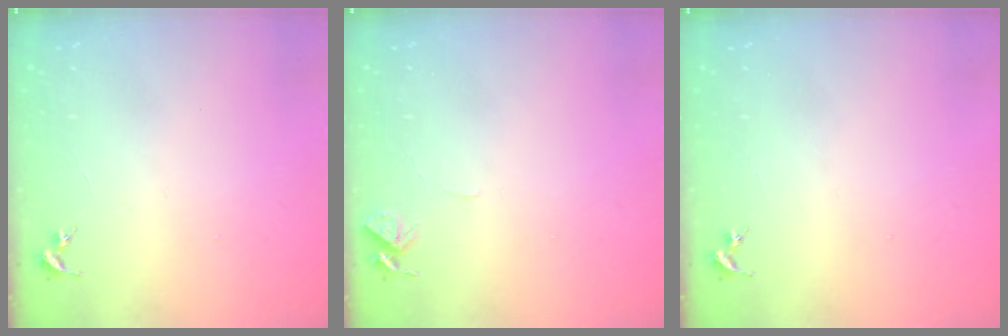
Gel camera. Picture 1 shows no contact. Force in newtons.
{"total": 4.6, "press": 4.5, "slide": 0.4}
{"total": 0.0}